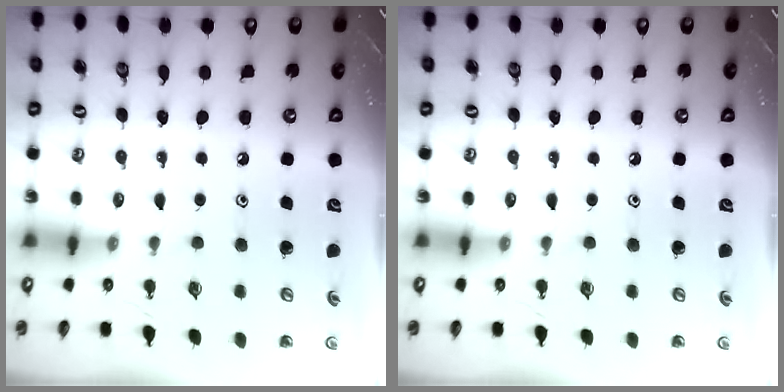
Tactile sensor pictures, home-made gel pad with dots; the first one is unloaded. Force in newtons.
{"total": 0.0}